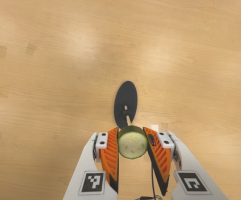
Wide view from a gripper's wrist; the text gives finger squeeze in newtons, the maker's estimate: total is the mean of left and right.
{"total": 11.2, "left": 10.2, "right": 12.1}